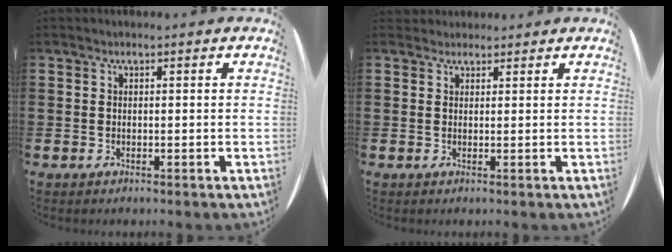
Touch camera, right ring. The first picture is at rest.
{"total": 1.2, "force": [1.1, 0.4, -0.2], "torque": [0.001, 0.003, 0.023]}